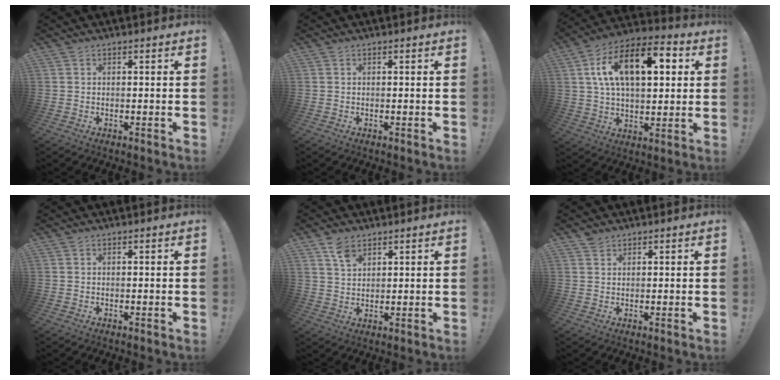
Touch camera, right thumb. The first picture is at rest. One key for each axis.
{"total": 0.0}
{"total": 18.6, "fx": 5.5, "fy": 9.8, "fz": 14.8, "tx": -0.259, "ty": -0.002, "tz": 0.089}
{"total": 0.0}
{"total": 5.1, "fx": 3.4, "fy": 2.6, "fz": 2.6, "tx": -0.044, "ty": -0.017, "tz": 0.062}
{"total": 1.9, "fx": 1.7, "fy": 0.8, "fz": 0.4, "tx": -0.001, "ty": -0.007, "tz": 0.032}